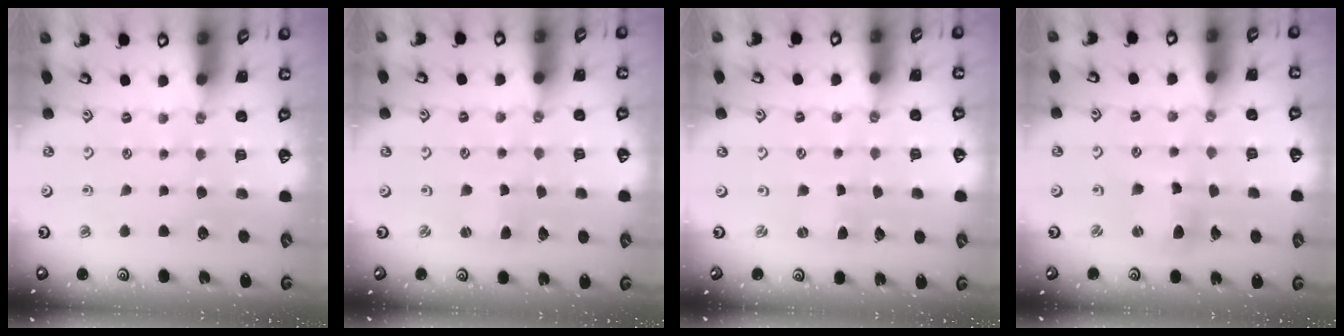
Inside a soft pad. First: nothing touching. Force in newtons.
{"total": 1.6, "press": 1.5, "slide": 0.3}
{"total": 0.0}
{"total": 6.3, "press": 6.2, "slide": 1.0}